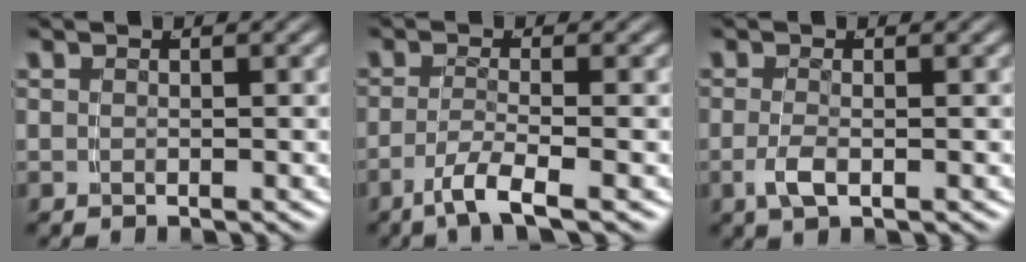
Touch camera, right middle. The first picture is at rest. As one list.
[{"total": 3.4, "force": [-2.1, 0.0, 2.6], "torque": [-0.052, -0.013, -0.032]}, {"total": 1.9, "force": [-0.9, 0.3, 1.6], "torque": [-0.039, -0.007, -0.014]}]